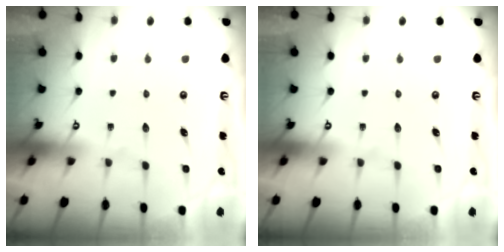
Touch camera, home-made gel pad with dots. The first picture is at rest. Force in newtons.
{"total": 0.0}